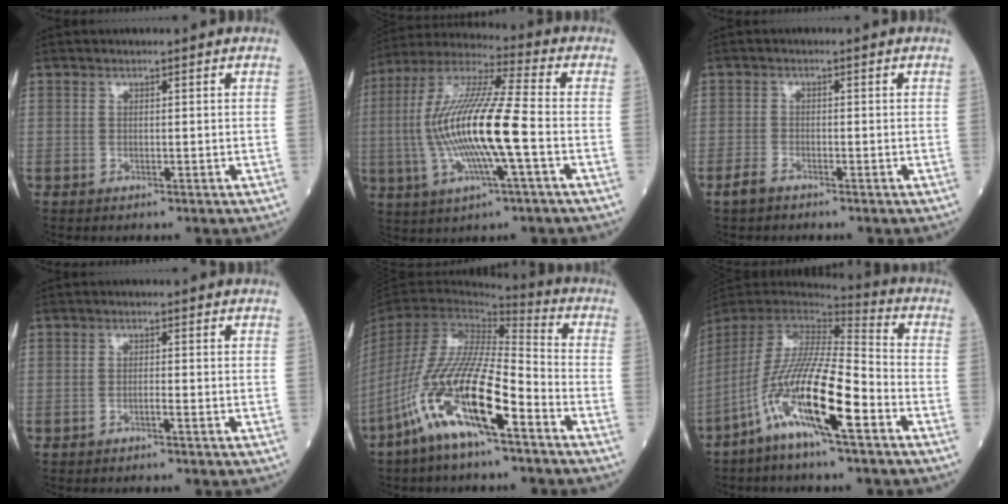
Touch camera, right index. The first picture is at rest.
{"total": 17.1, "force": [-2.4, 1.3, 16.9], "torque": [-0.345, 0.002, -0.050]}
{"total": 2.0, "force": [-1.6, 0.5, 1.0], "torque": [-0.027, -0.002, -0.032]}
{"total": 0.9, "force": [-0.6, -0.2, 0.6], "torque": [-0.012, 0.001, -0.013]}
{"total": 18.5, "force": [-9.6, 3.0, 15.5], "torque": [-0.336, -0.027, -0.182]}
{"total": 16.9, "force": [-8.2, 1.2, 14.7], "torque": [-0.305, -0.026, -0.160]}